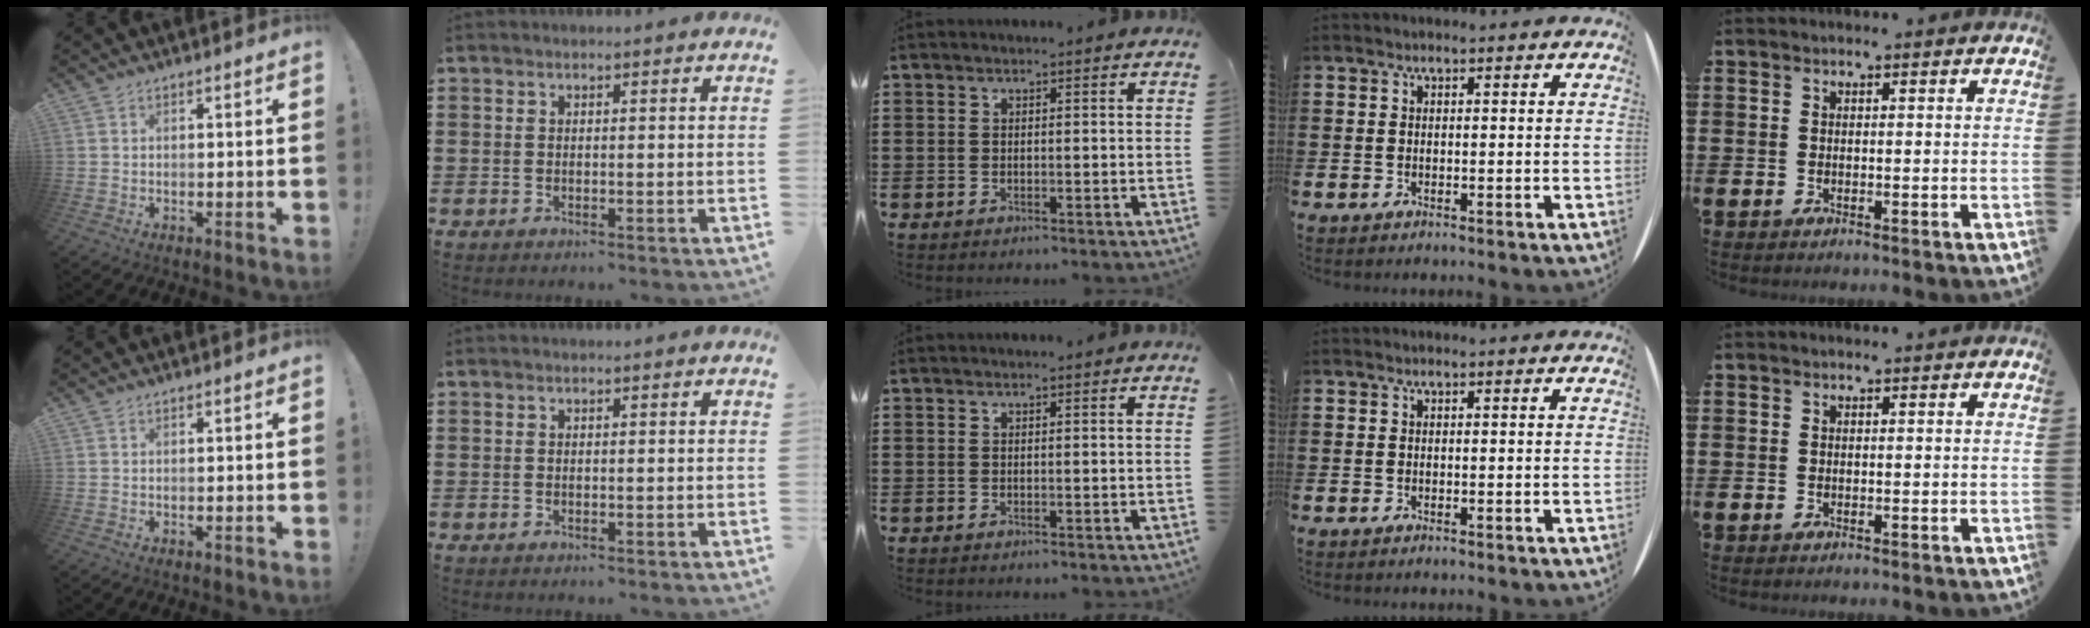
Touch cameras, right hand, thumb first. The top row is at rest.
{}